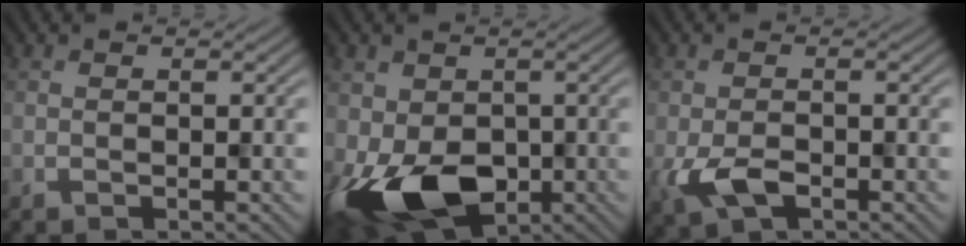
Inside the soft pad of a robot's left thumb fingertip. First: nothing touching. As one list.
[{"total": 14.0, "force": [-5.5, 8.4, 9.8], "torque": [-0.191, -0.033, -0.085]}, {"total": 4.2, "force": [-1.9, 2.2, 3.1], "torque": [-0.068, -0.009, -0.036]}]